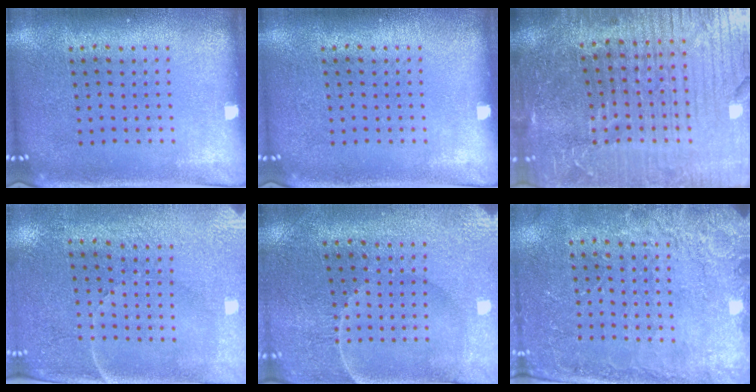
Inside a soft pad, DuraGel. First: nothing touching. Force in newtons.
{"total": 0.0}
{"total": 6.4, "press": 5.6, "slide": 3.0}
{"total": 3.4, "press": 3.1, "slide": 1.3}
{"total": 1.3, "press": 1.2, "slide": 0.3}
{"total": 2.6, "press": 2.5, "slide": 0.5}